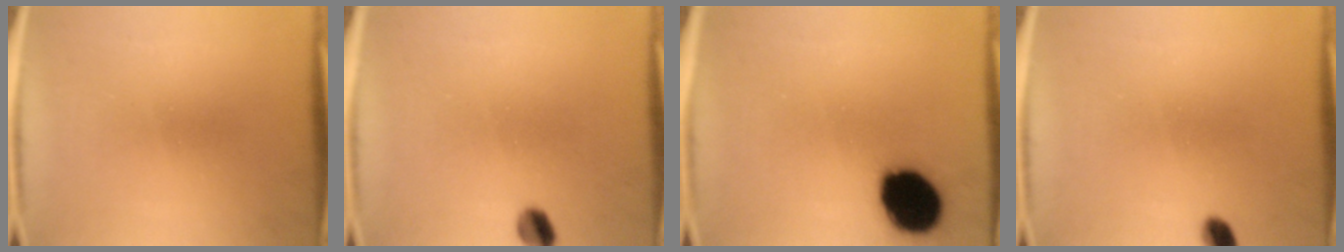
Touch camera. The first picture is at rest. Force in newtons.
{"total": 3.5}
{"total": 16.2}
{"total": 2.9}